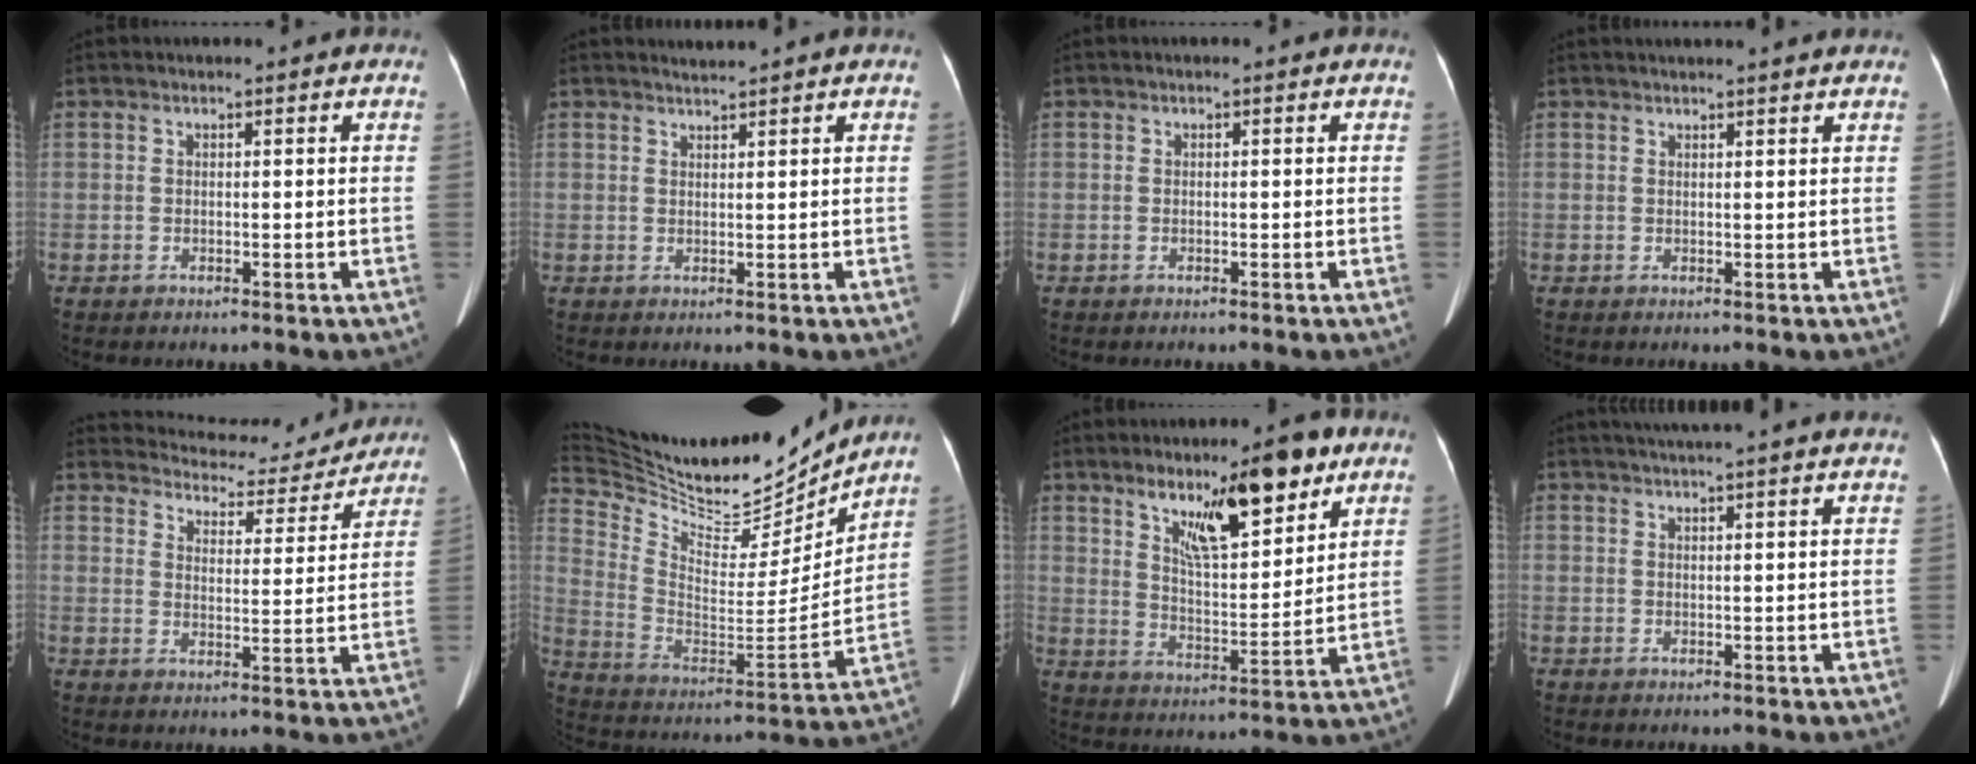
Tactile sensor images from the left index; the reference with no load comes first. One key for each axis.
{"total": 1.2, "fx": 1.1, "fy": -0.5, "fz": -0.2, "tx": -0.006, "ty": -0.002, "tz": 0.023}
{"total": 0.0}
{"total": 5.2, "fx": 5.0, "fy": -0.3, "fz": 1.6, "tx": -0.019, "ty": 0.020, "tz": 0.051}
{"total": 15.0, "fx": 14.2, "fy": 4.0, "fz": 2.6, "tx": -0.024, "ty": -0.002, "tz": 0.174}
{"total": 26.7, "fx": 23.9, "fy": 6.9, "fz": 9.7, "tx": -0.203, "ty": -0.037, "tz": 0.372}
{"total": 13.8, "fx": 8.5, "fy": 3.2, "fz": 10.5, "tx": -0.160, "ty": -0.001, "tz": 0.141}
{"total": 11.2, "fx": 10.0, "fy": -0.6, "fz": 5.0, "tx": -0.080, "ty": 0.025, "tz": 0.117}